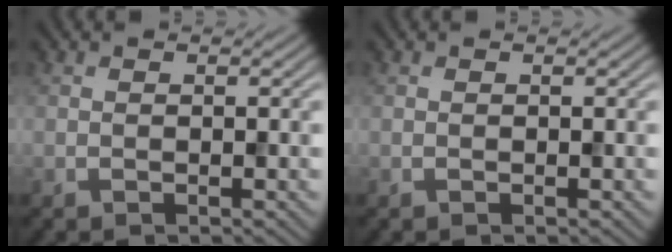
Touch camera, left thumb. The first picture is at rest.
{"total": 0.0}